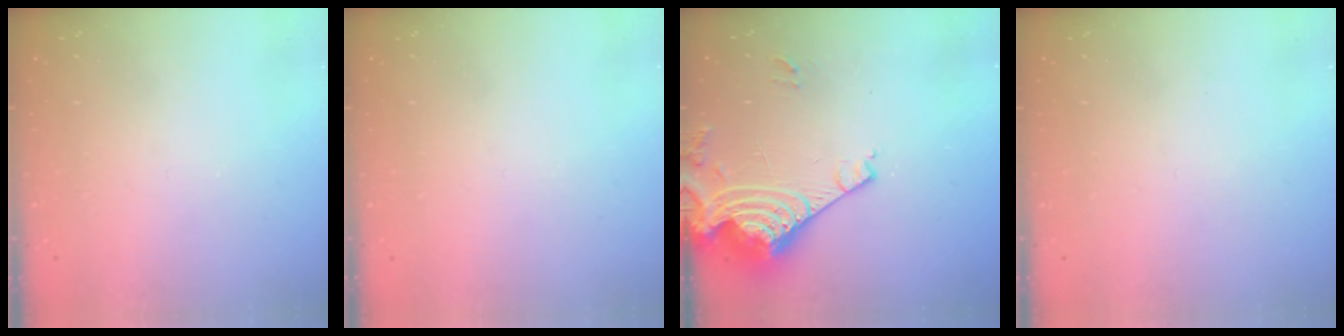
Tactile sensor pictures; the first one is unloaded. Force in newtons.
{"total": 0.0}
{"total": 17.1, "press": 17.0, "slide": 1.5}
{"total": 0.0}